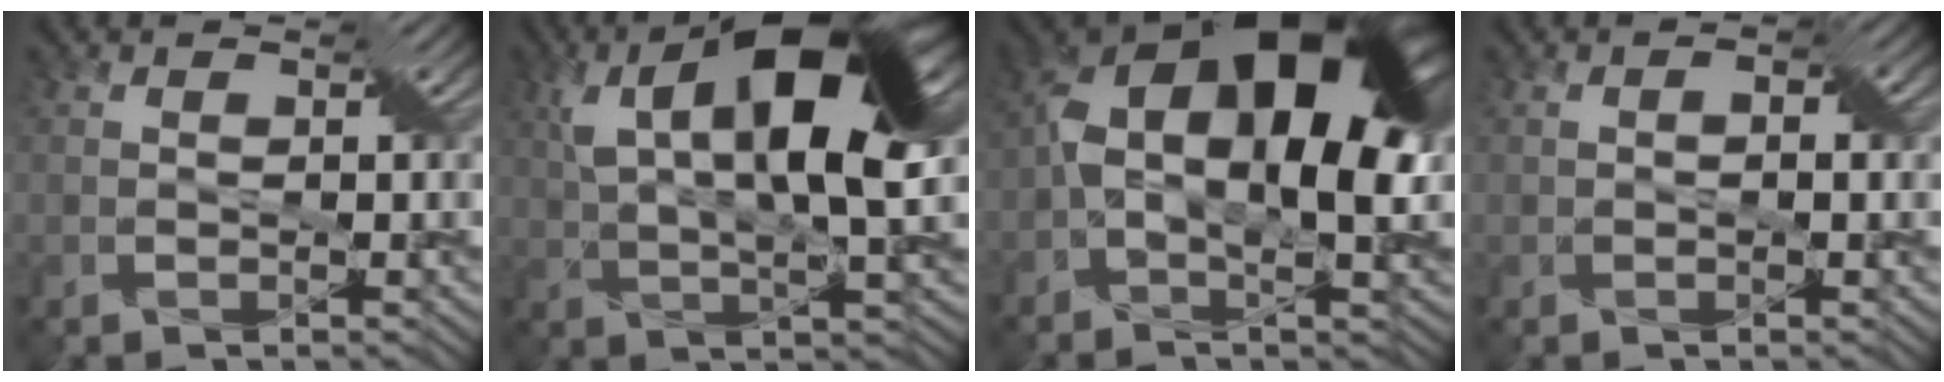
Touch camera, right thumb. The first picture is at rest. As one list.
[{"total": 15.2, "force": [5.1, 5.4, 13.3], "torque": [-0.240, 0.006, 0.086]}, {"total": 18.6, "force": [3.4, 9.5, 15.6], "torque": [-0.267, 0.002, 0.058]}, {"total": 1.8, "force": [0.2, 0.8, 1.5], "torque": [-0.024, 0.003, 0.004]}]